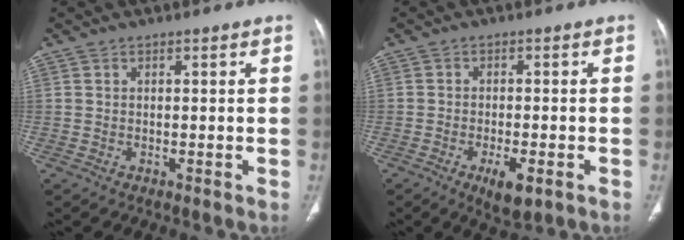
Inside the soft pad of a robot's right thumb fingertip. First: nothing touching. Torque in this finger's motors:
{"motor_torque": [2.01, 0.79, 1.33, -1.44, 0.27]}